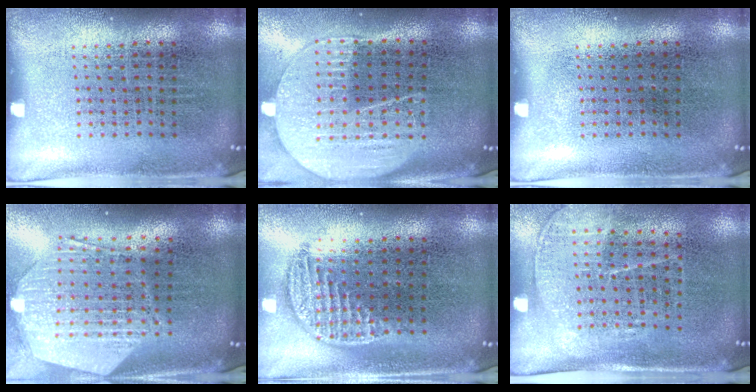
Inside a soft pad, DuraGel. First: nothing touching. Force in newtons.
{"total": 2.0, "press": 1.9, "slide": 0.8}
{"total": 0.0}
{"total": 3.1, "press": 2.4, "slide": 1.9}
{"total": 1.3, "press": 1.1, "slide": 0.6}
{"total": 1.6, "press": 1.4, "slide": 0.9}